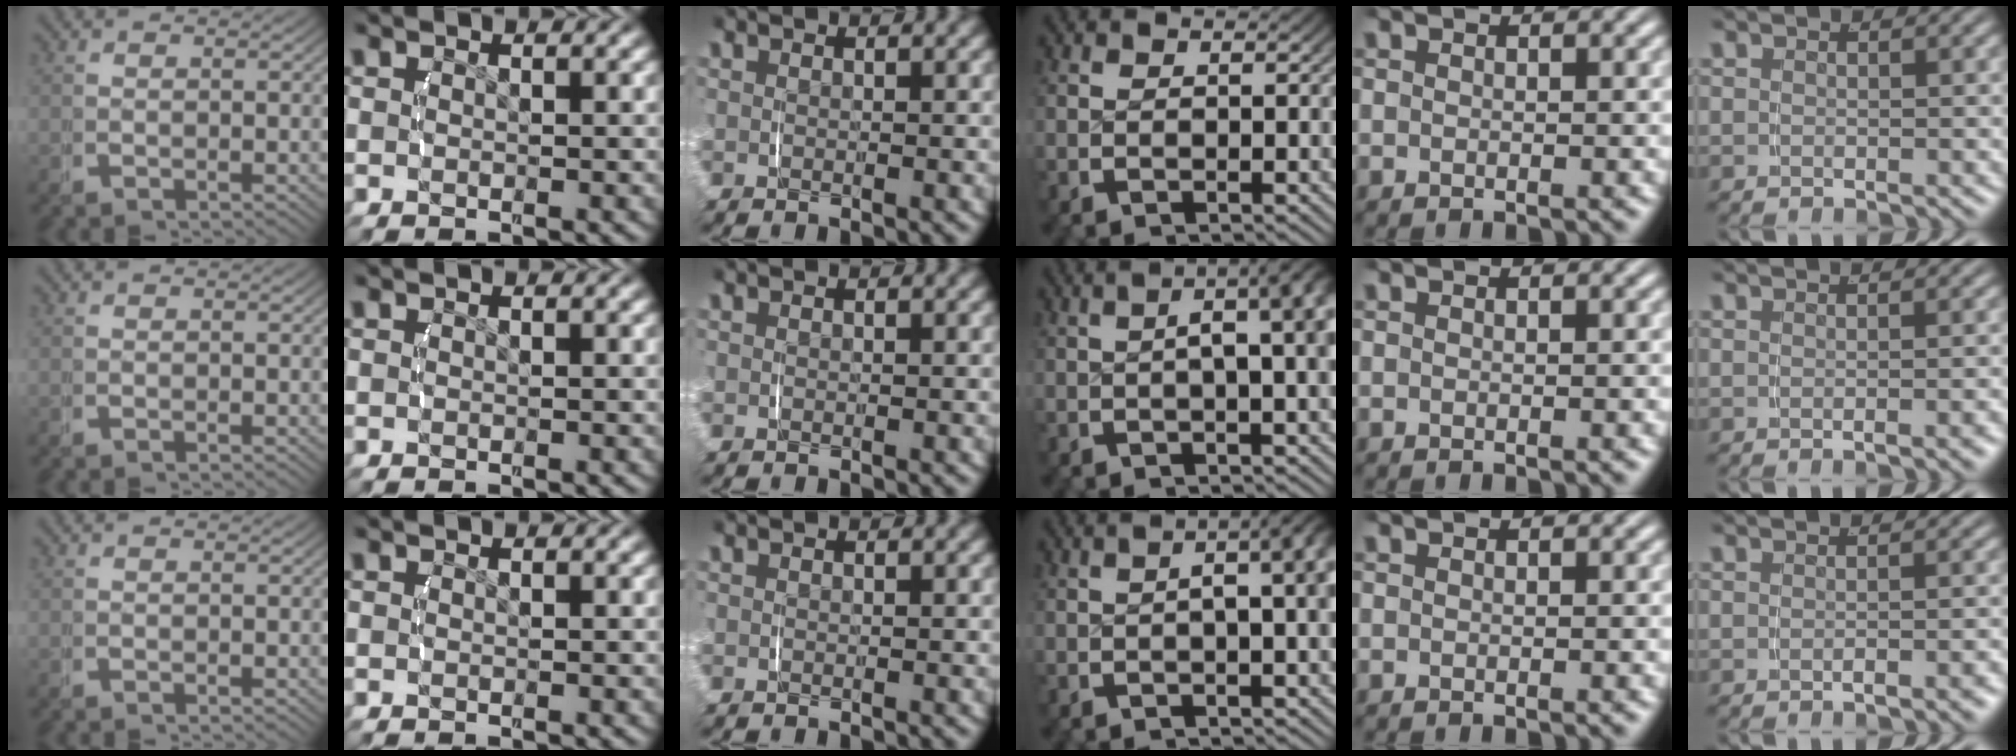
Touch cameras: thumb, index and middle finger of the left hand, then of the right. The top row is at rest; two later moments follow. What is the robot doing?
{"motion": "lift_and_place", "object": "jewelry box"}